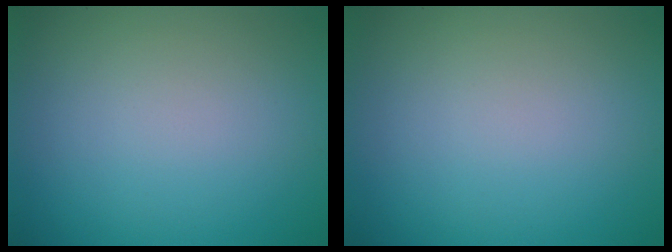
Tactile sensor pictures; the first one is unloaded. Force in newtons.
{"total": 0.0}